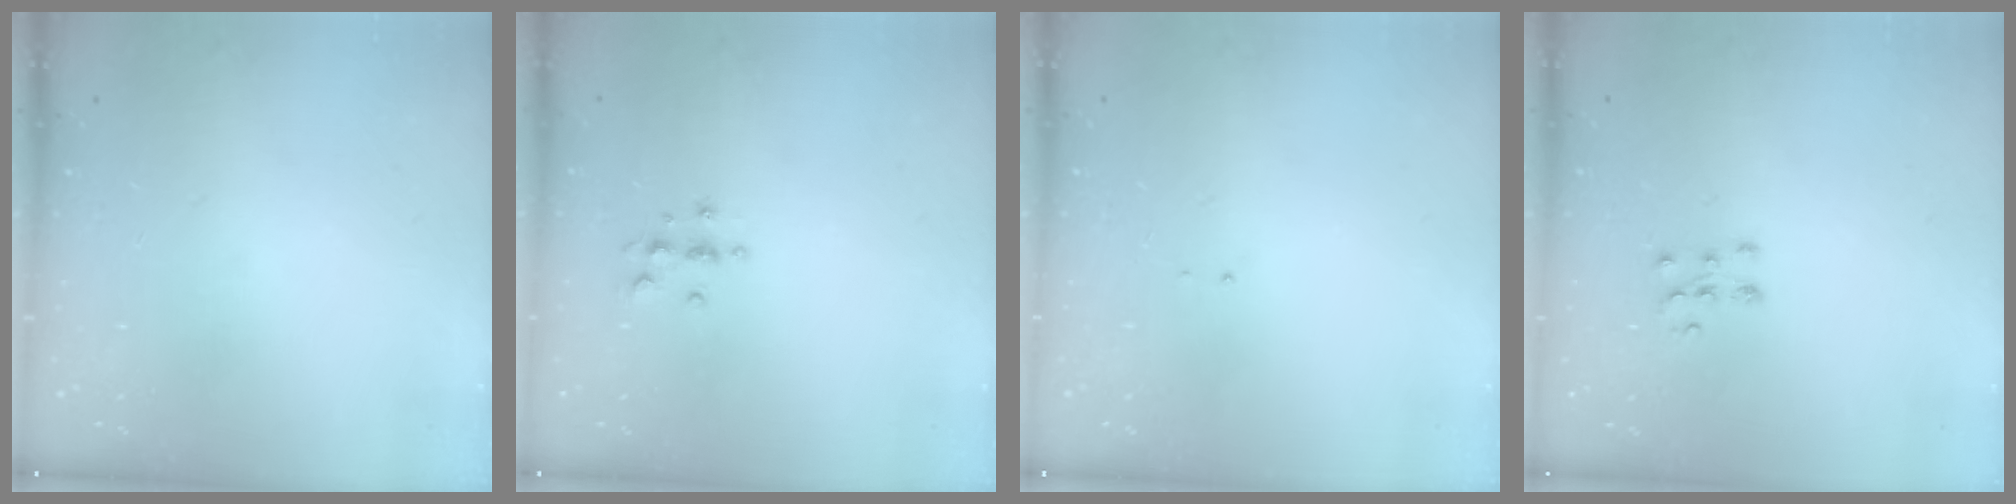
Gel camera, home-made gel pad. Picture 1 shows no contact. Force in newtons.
{"total": 3.7, "press": 3.6, "slide": 0.5}
{"total": 0.7, "press": 0.7, "slide": 0.1}
{"total": 7.6, "press": 7.6, "slide": 0.5}